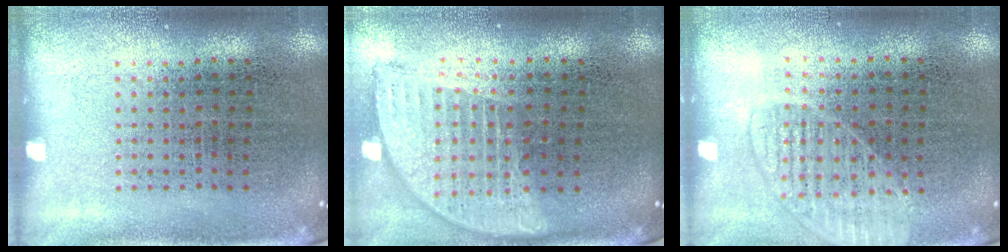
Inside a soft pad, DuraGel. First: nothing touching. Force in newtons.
{"total": 1.9, "press": 1.5, "slide": 1.2}
{"total": 1.5, "press": 1.4, "slide": 0.5}